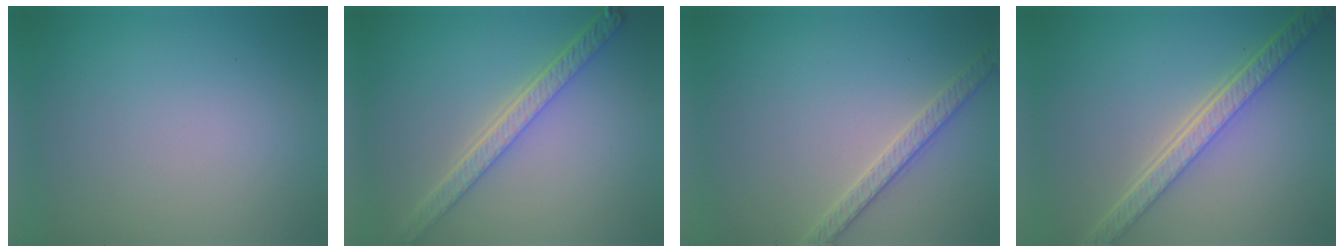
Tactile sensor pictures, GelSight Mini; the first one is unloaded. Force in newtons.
{"total": 4.7, "press": 3.7, "slide": 2.8}
{"total": 2.7, "press": 2.6, "slide": 0.6}
{"total": 5.6, "press": 4.2, "slide": 3.7}